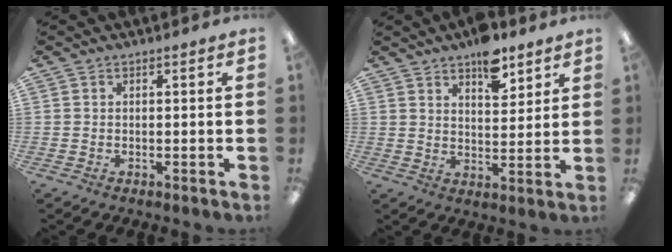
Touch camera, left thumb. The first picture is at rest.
{"total": 8.3, "force": [6.2, 3.8, 4.1], "torque": [-0.043, -0.037, 0.103]}